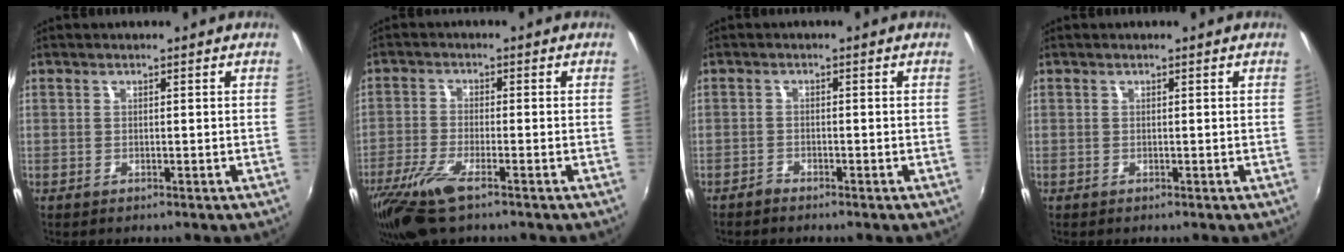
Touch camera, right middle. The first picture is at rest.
{"total": 9.4, "force": [-6.2, 2.1, 6.7], "torque": [-0.157, -0.031, -0.124]}
{"total": 1.3, "force": [-1.3, 0.3, 0.1], "torque": [-0.007, -0.002, -0.027]}
{"total": 0.0}